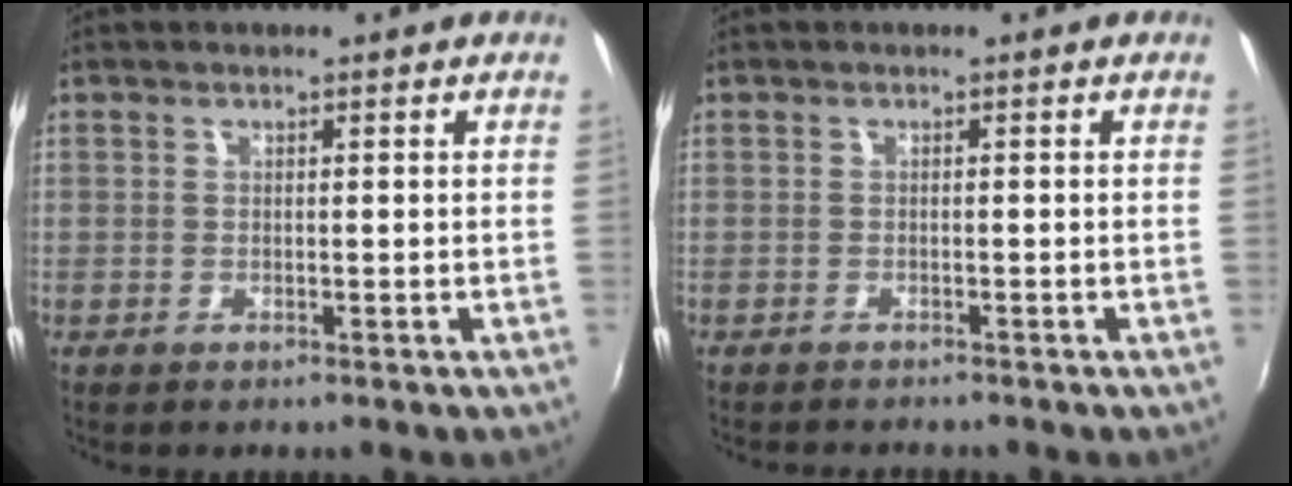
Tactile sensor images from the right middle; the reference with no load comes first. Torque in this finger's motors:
{"motor_torque": [0.02, -0.06, -0.02, 0.00]}